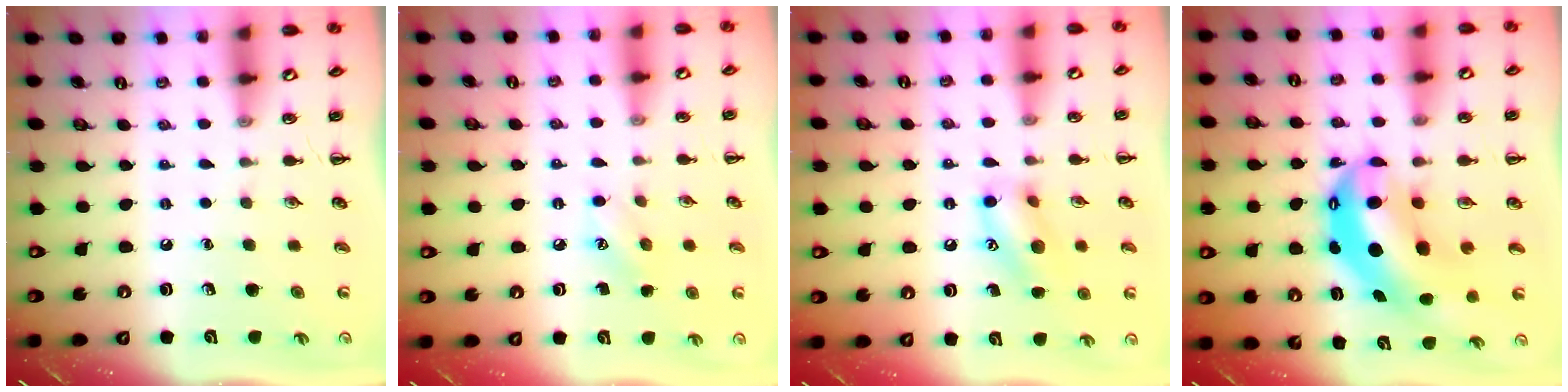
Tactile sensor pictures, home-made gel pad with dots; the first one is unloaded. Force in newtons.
{"total": 5.8, "press": 5.7, "slide": 1.3}
{"total": 12.6, "press": 12.5, "slide": 1.6}
{"total": 11.2, "press": 10.8, "slide": 2.7}